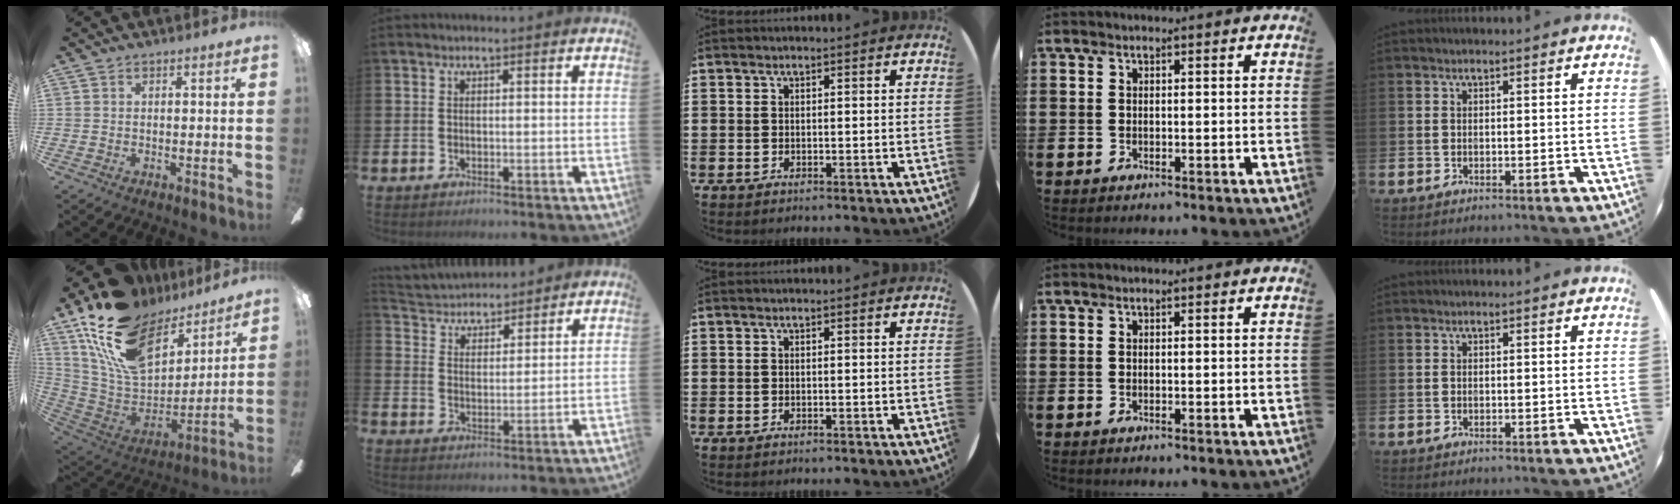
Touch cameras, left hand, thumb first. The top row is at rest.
{"thumb": {"total": 24.3, "force": [14.8, 13.2, 14.2], "torque": [-0.293, -0.085, 0.267]}, "index": {"total": 4.2, "force": [4.0, 1.3, -0.5], "torque": [-0.014, -0.029, 0.069]}}